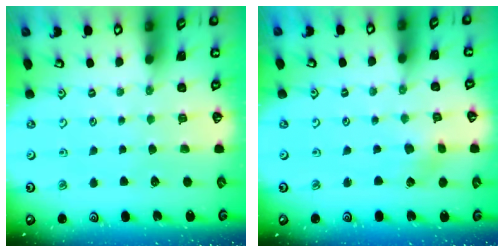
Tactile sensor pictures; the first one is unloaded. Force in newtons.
{"total": 2.3, "press": 2.3, "slide": 0.4}